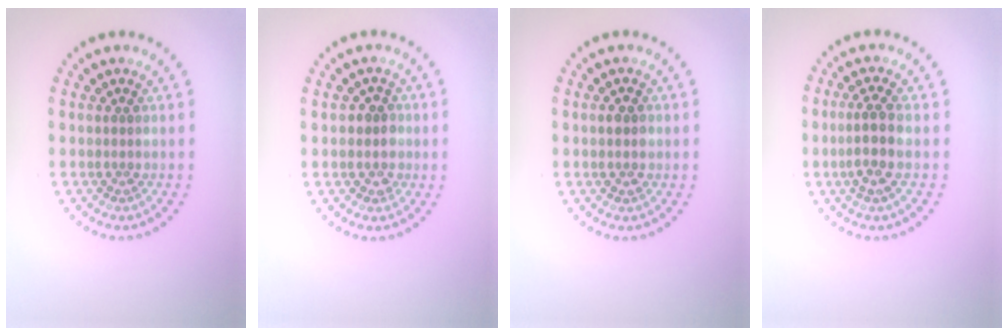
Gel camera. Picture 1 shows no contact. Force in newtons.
{"total": 1.9, "press": 1.7, "slide": 0.8}
{"total": 1.8, "press": 1.8, "slide": 0.2}
{"total": 2.6, "press": 2.2, "slide": 1.4}